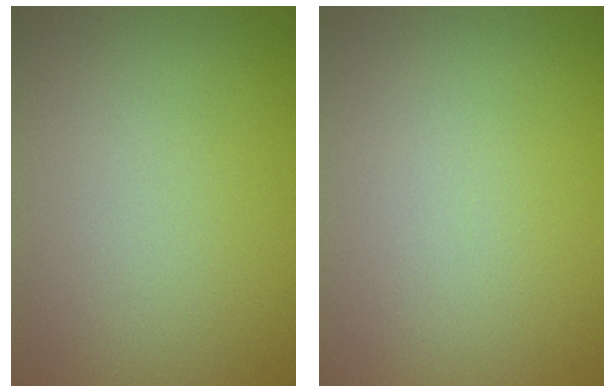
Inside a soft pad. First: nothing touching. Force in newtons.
{"total": 0.0}